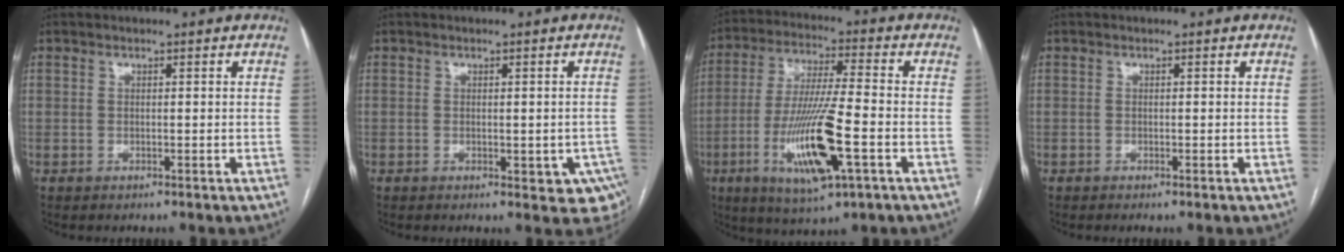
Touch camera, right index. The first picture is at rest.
{"total": 6.6, "force": [-2.2, 3.4, 5.2], "torque": [-0.038, 0.003, -0.022]}
{"total": 15.2, "force": [-4.9, 1.6, 14.3], "torque": [-0.284, -0.021, -0.085]}
{"total": 0.5, "force": [-0.3, 0.0, 0.5], "torque": [-0.011, 0.000, -0.004]}